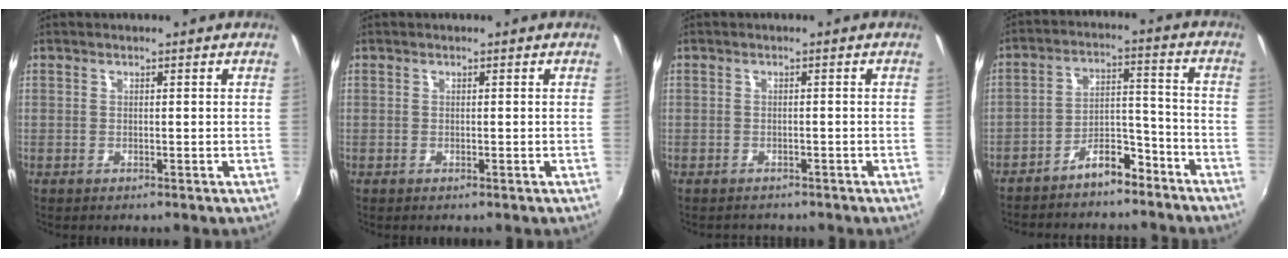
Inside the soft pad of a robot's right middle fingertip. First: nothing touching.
{"total": 0.0}
{"total": 2.2, "force": [-1.8, 1.2, 0.2], "torque": [-0.008, -0.002, -0.027]}
{"total": 11.0, "force": [-9.3, 4.2, 4.1], "torque": [-0.081, 0.050, -0.132]}